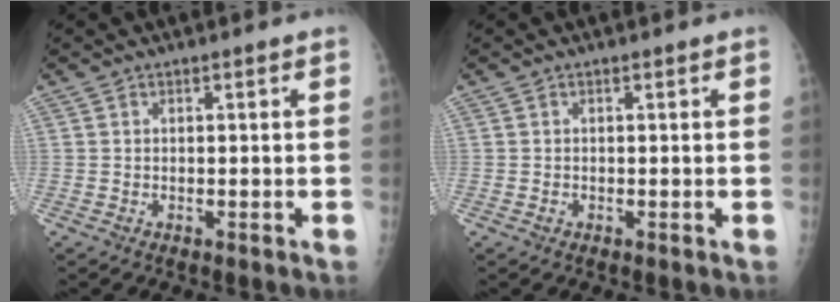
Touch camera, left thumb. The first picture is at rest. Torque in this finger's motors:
{"motor_torque": [-0.49, 0.04, -0.25, -0.18, 0.06]}